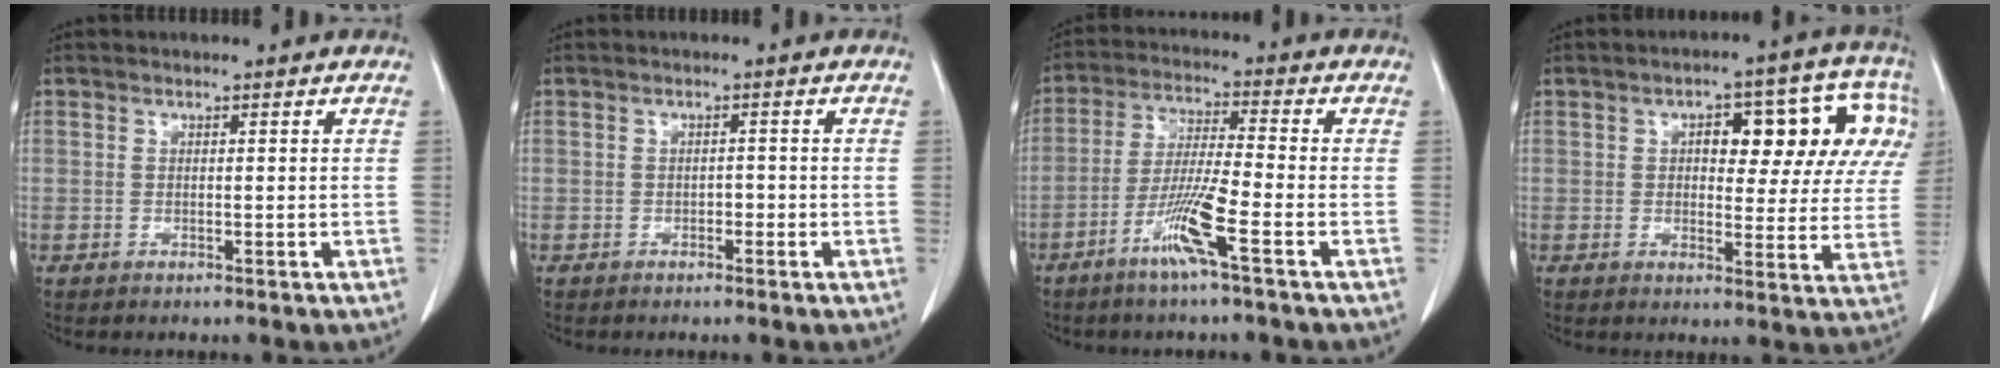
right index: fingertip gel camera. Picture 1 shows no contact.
{"total": 1.0, "force": [-0.5, 0.6, 0.6], "torque": [-0.008, 0.003, -0.008]}
{"total": 8.5, "force": [-4.3, -0.6, 7.3], "torque": [-0.145, -0.011, -0.089]}
{"total": 14.5, "force": [4.2, 5.9, 12.6], "torque": [-0.145, 0.040, 0.047]}